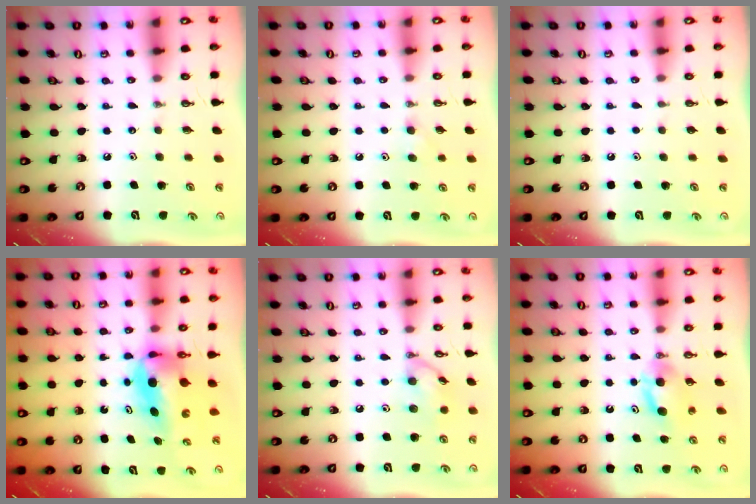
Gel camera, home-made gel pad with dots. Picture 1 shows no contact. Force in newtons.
{"total": 3.9, "press": 3.6, "slide": 1.3}
{"total": 0.9, "press": 0.1, "slide": 0.9}
{"total": 8.0, "press": 7.4, "slide": 2.9}
{"total": 9.9, "press": 9.9, "slide": 0.4}
{"total": 5.3, "press": 5.2, "slide": 0.5}